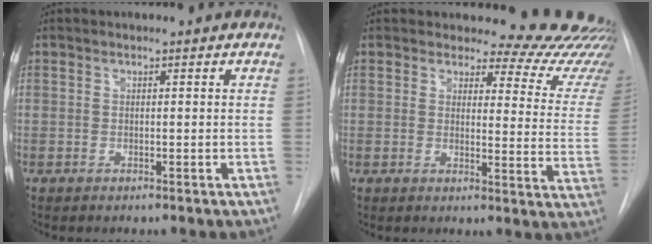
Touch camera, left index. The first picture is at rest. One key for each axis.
{"total": 16.2, "fx": 15.6, "fy": 3.2, "fz": 2.5, "tx": 0.003, "ty": -0.122, "tz": 0.144}